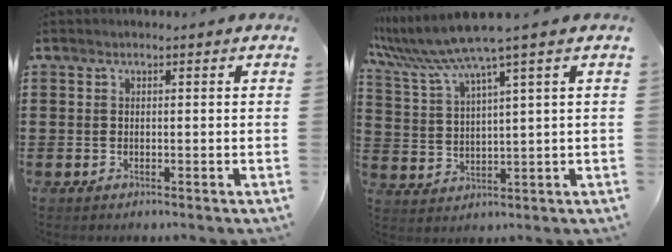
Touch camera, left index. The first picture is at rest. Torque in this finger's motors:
{"motor_torque": [1.29, -0.85, 0.70, 0.21]}